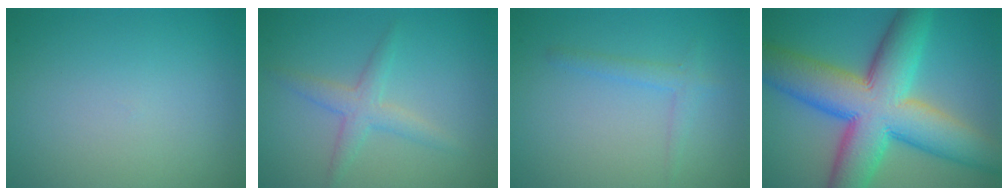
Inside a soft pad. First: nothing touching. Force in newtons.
{"total": 2.4, "press": 2.4, "slide": 0.1}
{"total": 1.5, "press": 1.5, "slide": 0.1}
{"total": 13.6, "press": 13.6, "slide": 0.1}